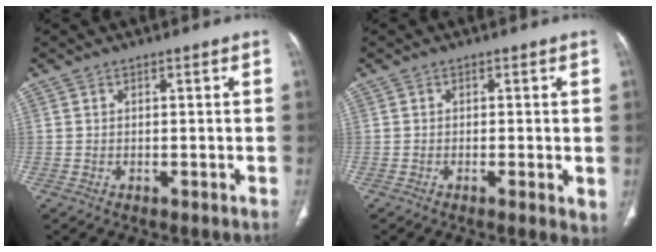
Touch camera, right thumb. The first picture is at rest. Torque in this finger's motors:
{"motor_torque": [0.33, 0.41, -0.34, 0.12, 0.00]}